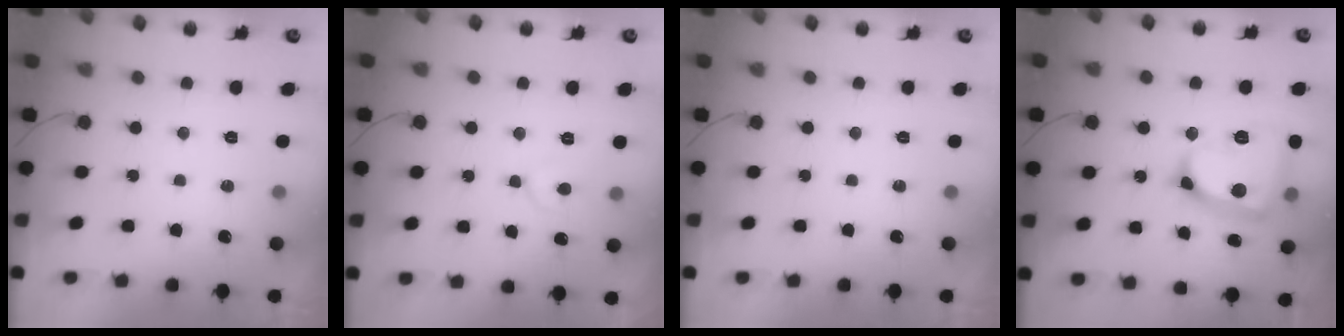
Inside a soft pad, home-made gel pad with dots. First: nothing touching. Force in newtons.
{"total": 5.7, "press": 5.6, "slide": 0.6}
{"total": 0.0}
{"total": 17.8, "press": 17.7, "slide": 1.6}